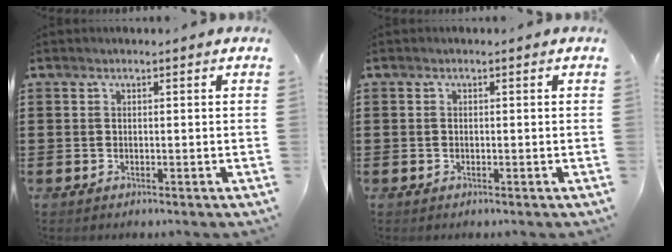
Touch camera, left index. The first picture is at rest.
{"total": 0.5, "force": [-0.2, 0.3, 0.3], "torque": [-0.009, 0.000, -0.004]}